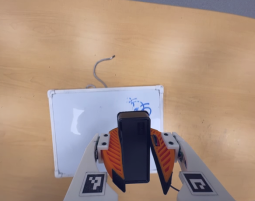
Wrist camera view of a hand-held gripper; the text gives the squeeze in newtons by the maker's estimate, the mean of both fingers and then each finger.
{"total": 9.9, "left": 9.7, "right": 10.0}